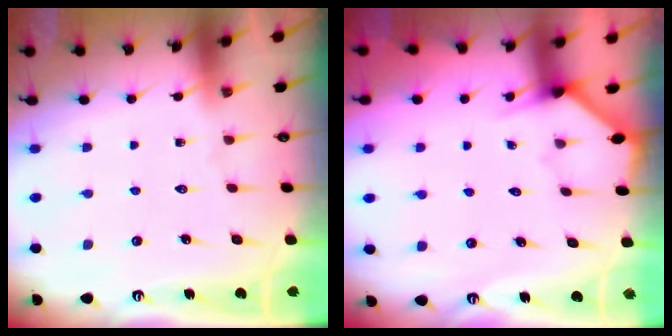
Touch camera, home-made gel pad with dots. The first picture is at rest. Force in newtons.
{"total": 1.9, "press": 1.9, "slide": 0.1}